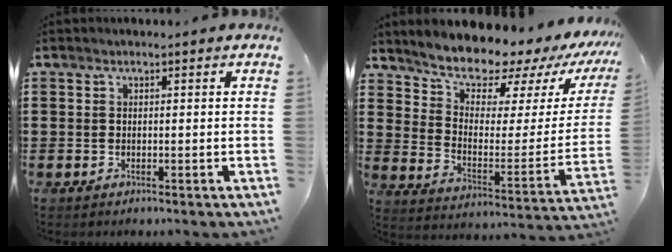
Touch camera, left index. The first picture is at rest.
{"total": 9.2, "force": [8.7, 2.1, 1.9], "torque": [-0.073, -0.080, 0.149]}